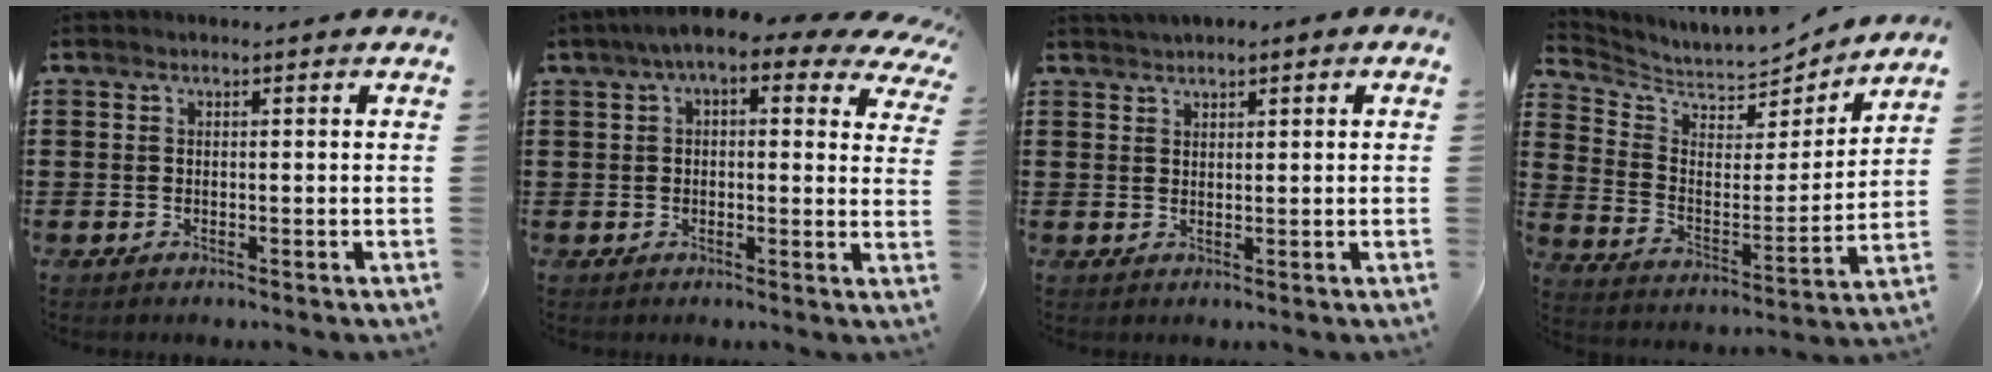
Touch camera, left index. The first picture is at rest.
{"total": 6.5, "force": [4.0, 1.5, 4.9], "torque": [-0.096, -0.009, 0.065]}
{"total": 1.4, "force": [1.3, 0.4, 0.5], "torque": [-0.011, 0.004, 0.025]}
{"total": 5.4, "force": [5.2, 1.3, 0.3], "torque": [-0.042, -0.047, 0.087]}